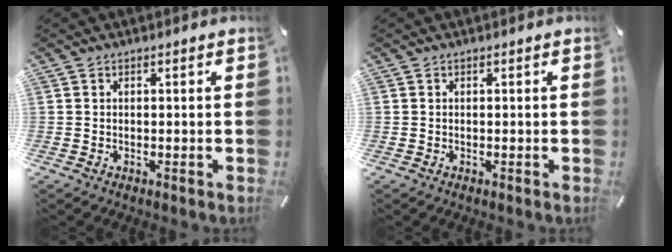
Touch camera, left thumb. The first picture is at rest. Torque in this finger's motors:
{"motor_torque": [-0.02, 0.02, 0.00, 0.01, 0.00]}